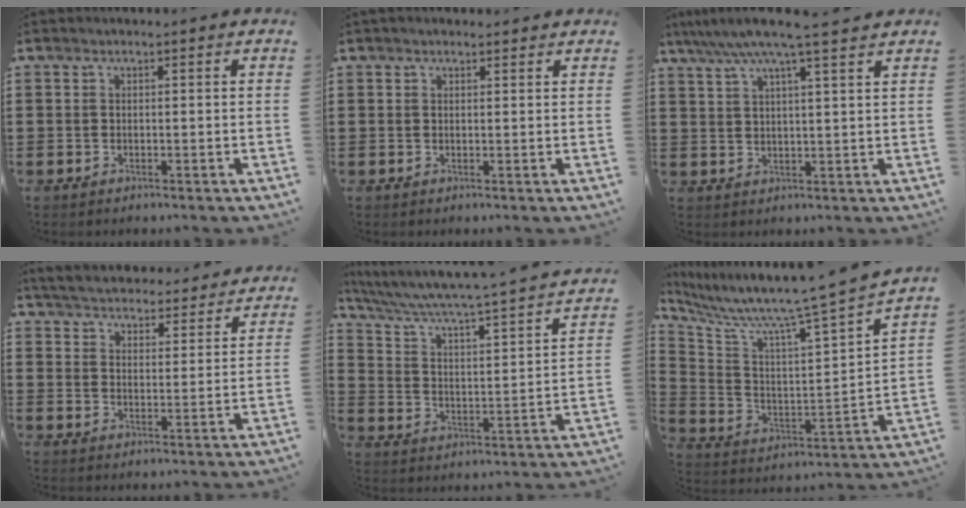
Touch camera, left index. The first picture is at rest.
{"total": 1.2, "force": [1.1, 0.2, 0.4], "torque": [-0.008, 0.002, 0.021]}
{"total": 7.0, "force": [5.6, -0.3, 4.2], "torque": [-0.097, -0.016, 0.097]}
{"total": 4.7, "force": [4.7, -0.1, 0.2], "torque": [-0.029, -0.037, 0.079]}
{"total": 5.0, "force": [4.3, 0.1, 2.7], "torque": [-0.073, -0.044, 0.063]}
{"total": 7.4, "force": [6.6, -1.4, 3.0], "torque": [-0.091, -0.075, 0.096]}